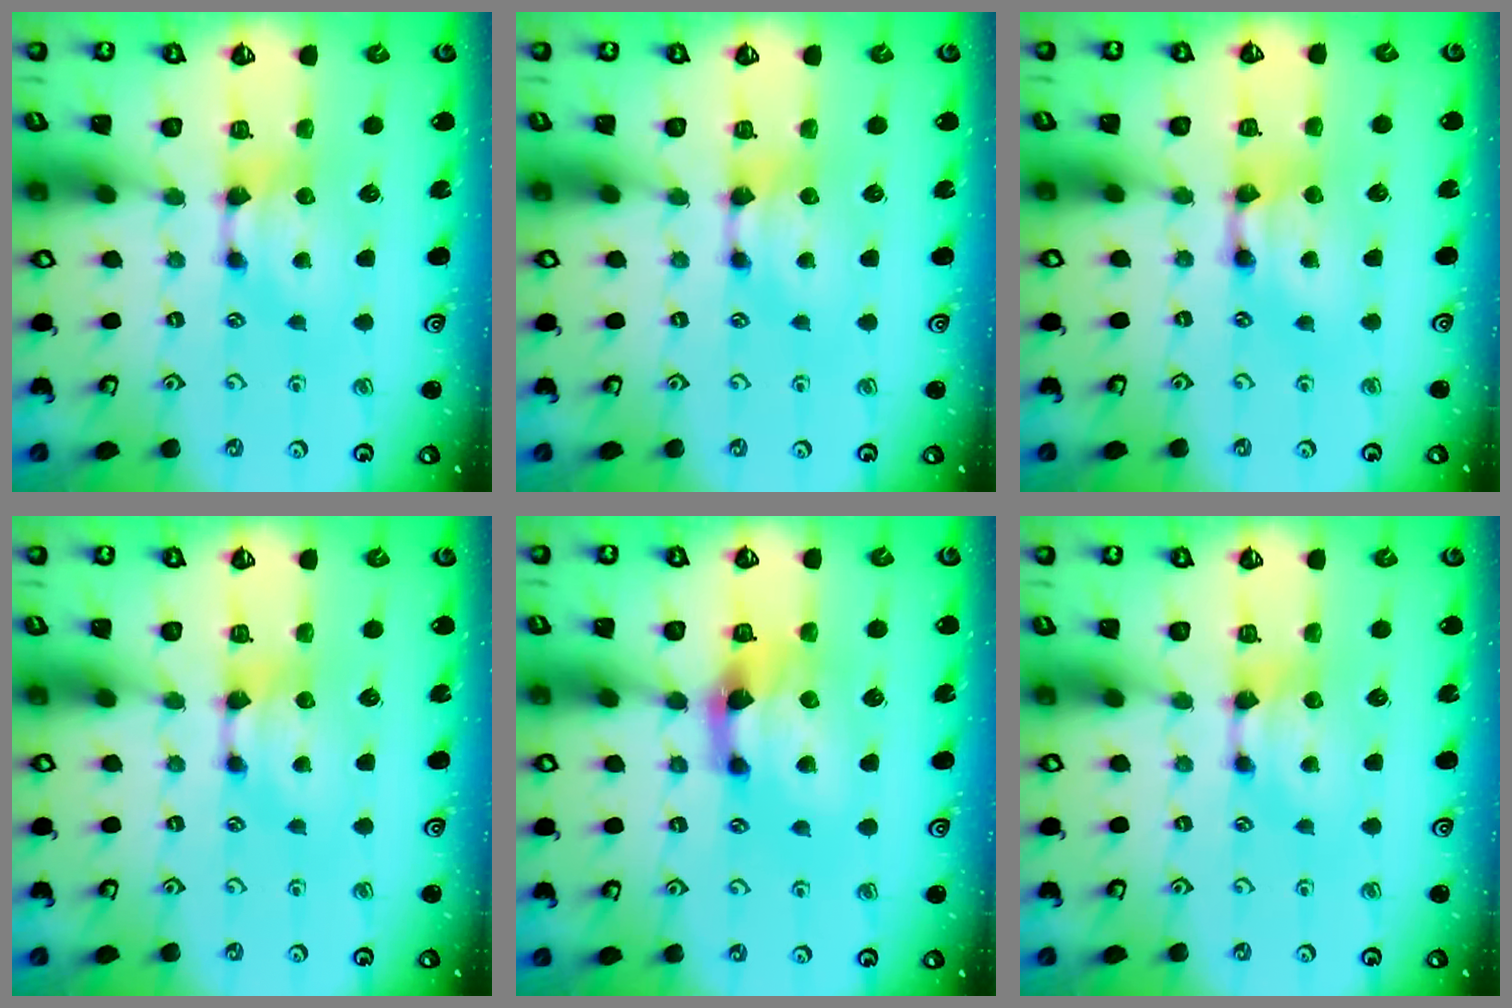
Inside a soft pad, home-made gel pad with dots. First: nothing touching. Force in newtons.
{"total": 0.0}
{"total": 2.2, "press": 2.2, "slide": 0.1}
{"total": 0.0}
{"total": 3.8, "press": 3.4, "slide": 1.7}
{"total": 0.0}